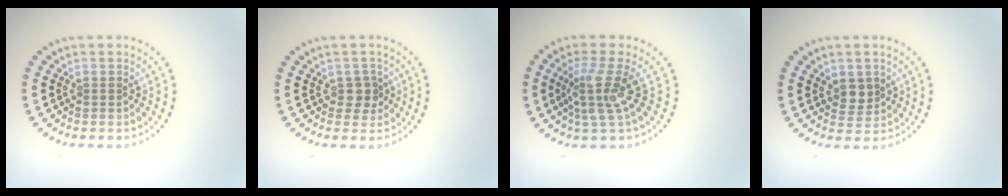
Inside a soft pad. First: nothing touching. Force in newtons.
{"total": 1.4, "press": 1.4, "slide": 0.5}
{"total": 3.6, "press": 2.6, "slide": 2.5}
{"total": 2.0, "press": 1.8, "slide": 0.8}